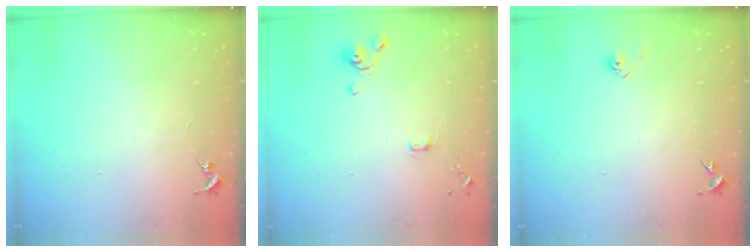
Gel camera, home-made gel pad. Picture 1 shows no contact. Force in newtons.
{"total": 4.4, "press": 4.0, "slide": 1.8}
{"total": 2.9, "press": 2.8, "slide": 0.8}